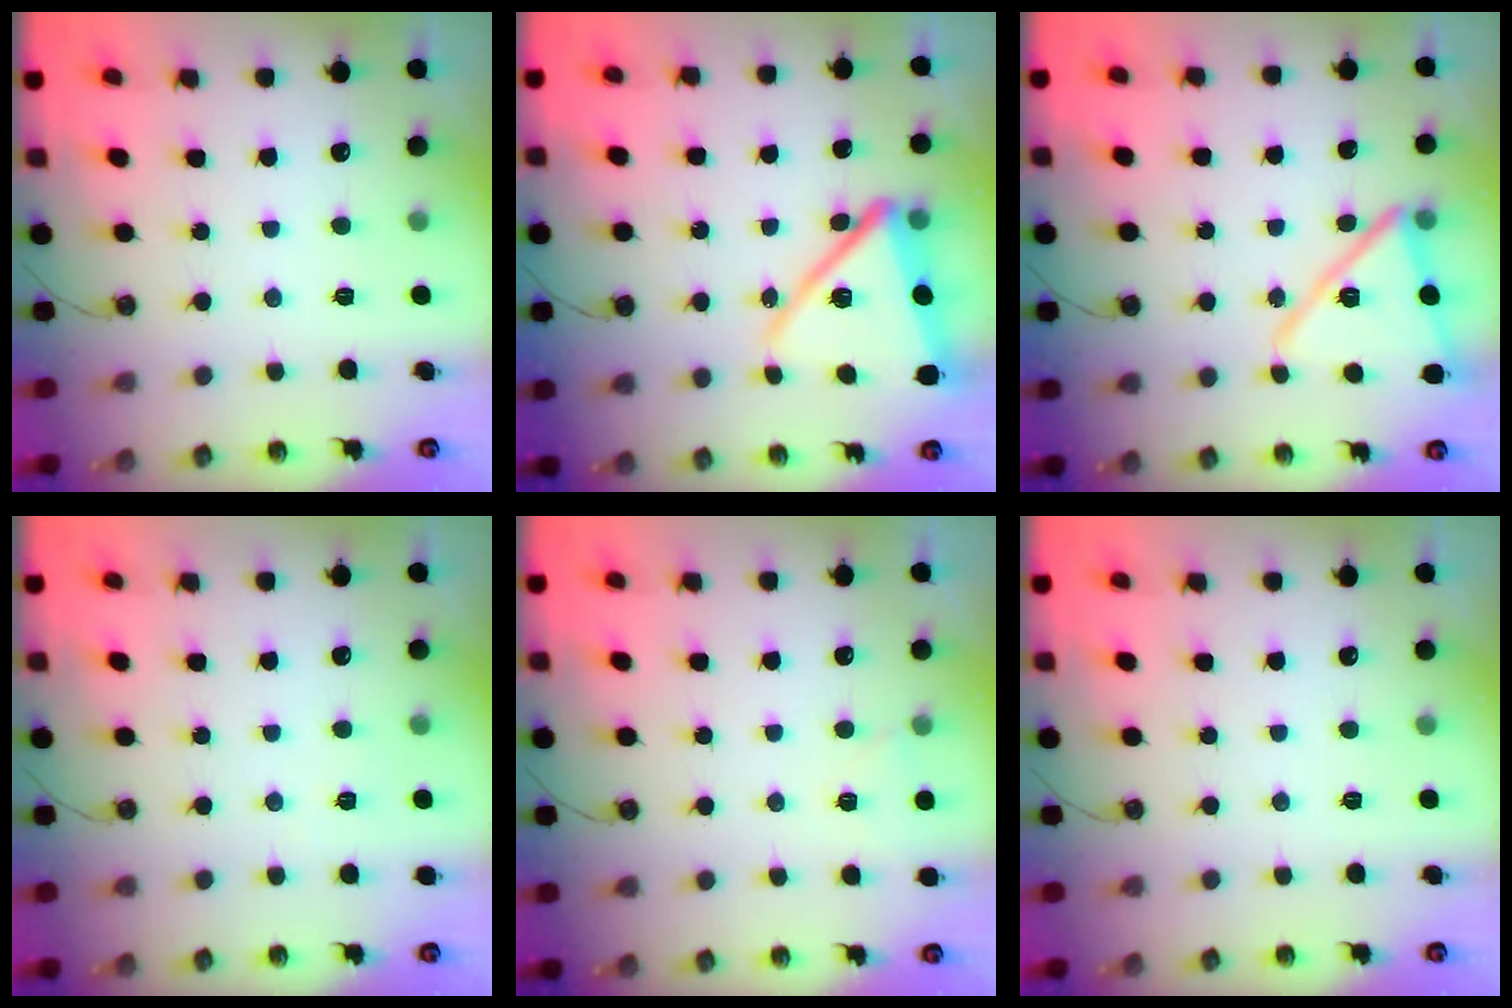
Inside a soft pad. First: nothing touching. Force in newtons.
{"total": 17.3, "press": 17.3, "slide": 1.4}
{"total": 14.3, "press": 14.2, "slide": 1.5}
{"total": 2.9, "press": 1.6, "slide": 2.4}
{"total": 3.3, "press": 2.9, "slide": 1.6}
{"total": 0.0}